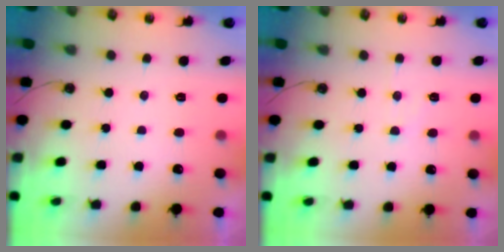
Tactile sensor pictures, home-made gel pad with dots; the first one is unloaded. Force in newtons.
{"total": 3.6, "press": 3.6, "slide": 0.4}